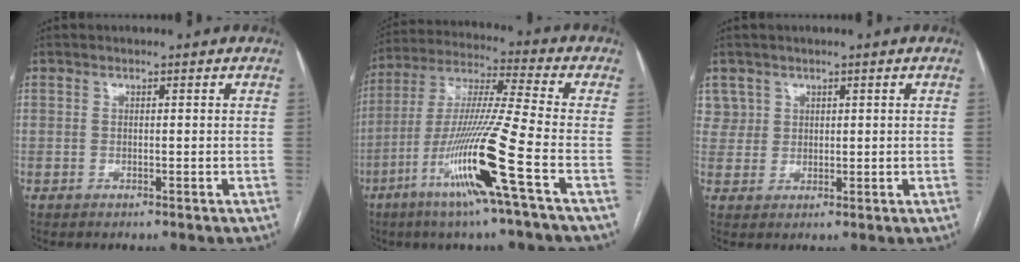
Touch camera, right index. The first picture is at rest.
{"total": 16.4, "force": [-6.9, -1.6, 14.8], "torque": [-0.299, -0.022, -0.133]}
{"total": 3.2, "force": [1.8, 2.6, -0.3], "torque": [0.021, 0.006, 0.029]}